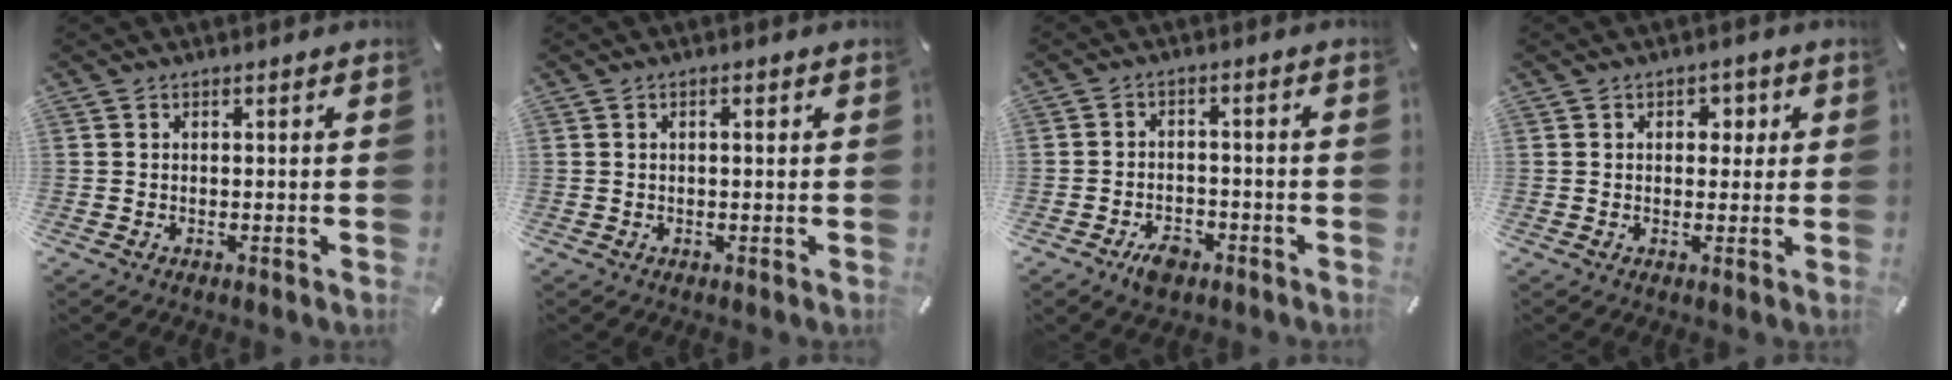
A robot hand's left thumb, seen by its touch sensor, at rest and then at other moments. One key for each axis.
{"total": 1.3, "fx": 0.2, "fy": 0.4, "fz": 1.2, "tx": -0.024, "ty": 0.004, "tz": 0.001}
{"total": 5.5, "fx": -3.4, "fy": 3.4, "fz": 2.7, "tx": -0.041, "ty": 0.017, "tz": -0.065}
{"total": 3.1, "fx": 0.7, "fy": 2.4, "fz": 1.8, "tx": -0.008, "ty": -0.003, "tz": 0.000}